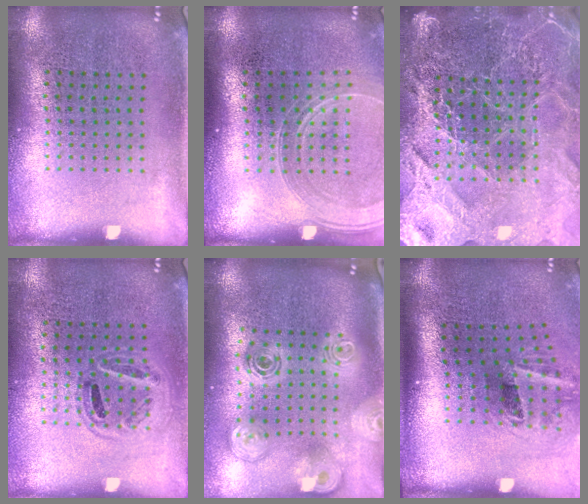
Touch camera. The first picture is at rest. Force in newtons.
{"total": 1.6, "press": 1.5, "slide": 0.7}
{"total": 5.0, "press": 4.5, "slide": 2.1}
{"total": 0.9, "press": 0.8, "slide": 0.4}
{"total": 2.8, "press": 1.9, "slide": 2.0}
{"total": 2.2, "press": 1.3, "slide": 1.7}